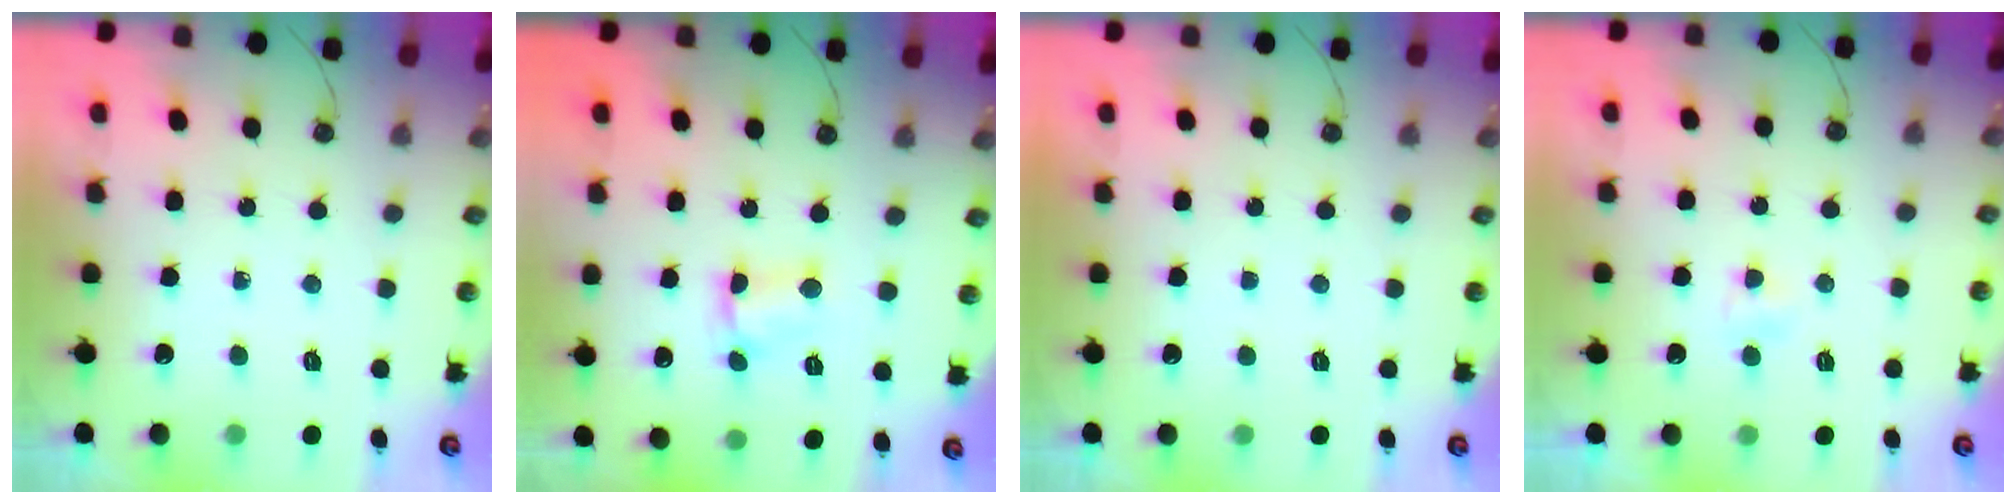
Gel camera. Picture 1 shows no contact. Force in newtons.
{"total": 3.3, "press": 3.3, "slide": 0.4}
{"total": 0.0}
{"total": 2.4, "press": 2.3, "slide": 0.3}